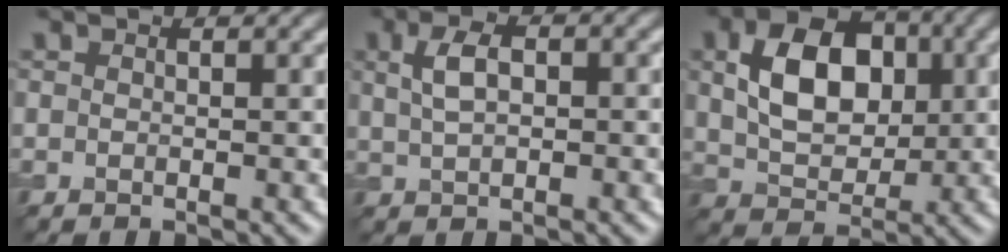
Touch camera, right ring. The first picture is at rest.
{"total": 3.2, "force": [0.8, 1.6, 2.6], "torque": [-0.055, 0.009, 0.014]}
{"total": 7.6, "force": [1.5, 5.1, 5.4], "torque": [-0.101, 0.004, 0.026]}